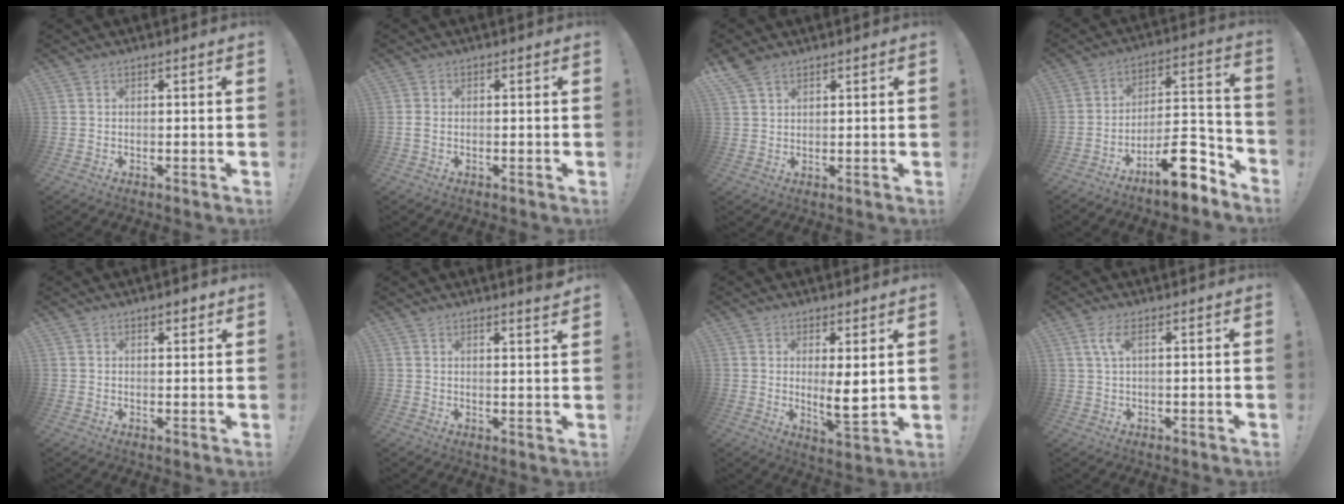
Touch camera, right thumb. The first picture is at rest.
{"total": 1.4, "force": [-0.2, 0.6, 1.2], "torque": [-0.022, 0.004, -0.003]}
{"total": 4.6, "force": [3.7, 1.9, 2.0], "torque": [-0.037, -0.016, 0.072]}
{"total": 16.5, "force": [-11.5, 5.6, 10.5], "torque": [-0.133, 0.085, -0.183]}
{"total": 2.4, "force": [1.7, 1.1, 1.3], "torque": [-0.004, -0.008, 0.027]}
{"total": 3.1, "force": [2.6, -0.3, 1.6], "torque": [-0.014, -0.023, 0.042]}
{"total": 7.4, "force": [1.3, 1.6, 7.1], "torque": [-0.098, -0.028, 0.021]}
{"total": 3.9, "force": [1.7, 1.0, 3.4], "torque": [-0.064, 0.001, 0.029]}